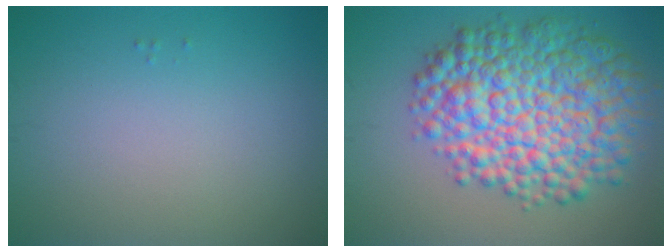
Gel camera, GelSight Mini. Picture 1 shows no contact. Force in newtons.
{"total": 11.6, "press": 11.5, "slide": 0.3}